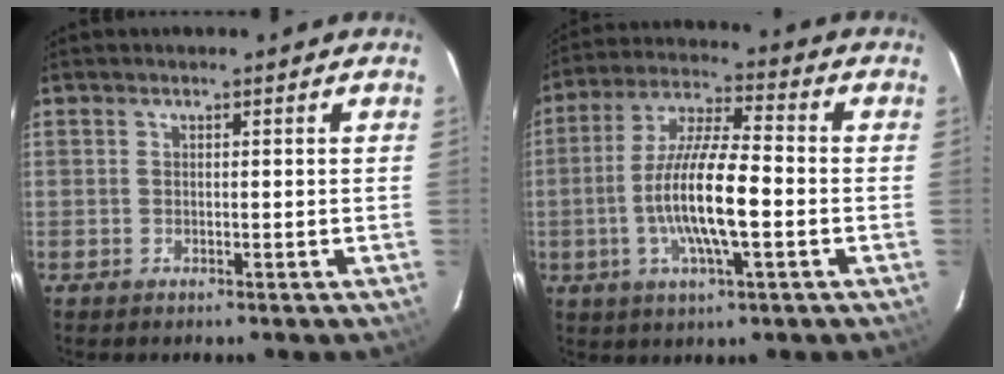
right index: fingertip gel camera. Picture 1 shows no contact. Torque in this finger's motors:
{"motor_torque": [1.16, -0.76, 1.05, 0.21]}